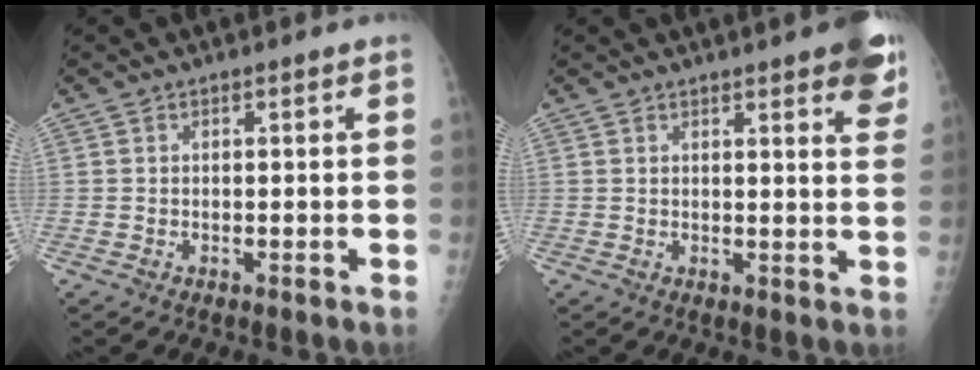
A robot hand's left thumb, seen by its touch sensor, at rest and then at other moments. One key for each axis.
{"total": 9.6, "fx": 5.9, "fy": 2.3, "fz": 7.3, "tx": -0.064, "ty": -0.017, "tz": 0.061}